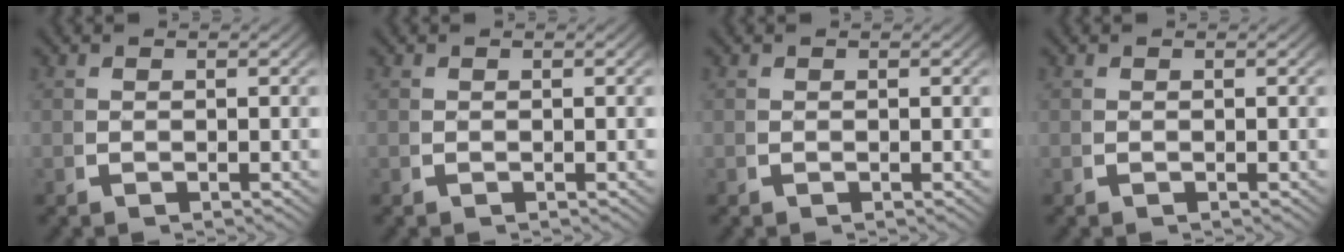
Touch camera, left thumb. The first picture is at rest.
{"total": 0.0}
{"total": 0.0}
{"total": 0.0}